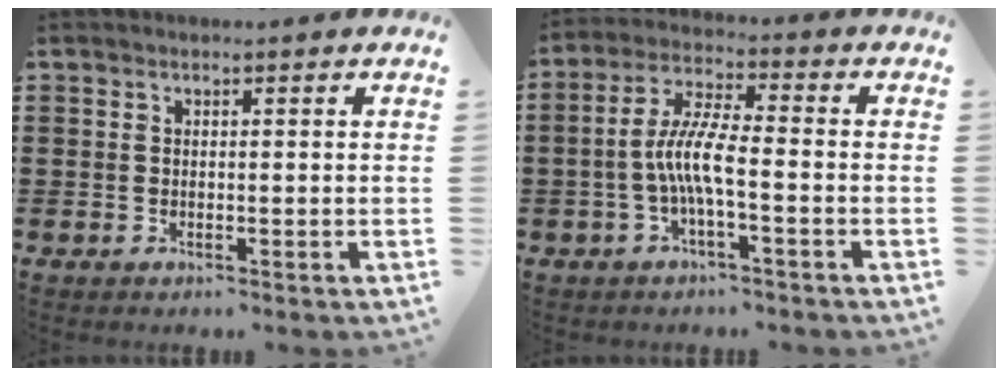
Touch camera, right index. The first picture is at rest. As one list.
[{"total": 7.1, "force": [-1.9, 1.2, 6.7], "torque": [-0.144, -0.006, -0.043]}]